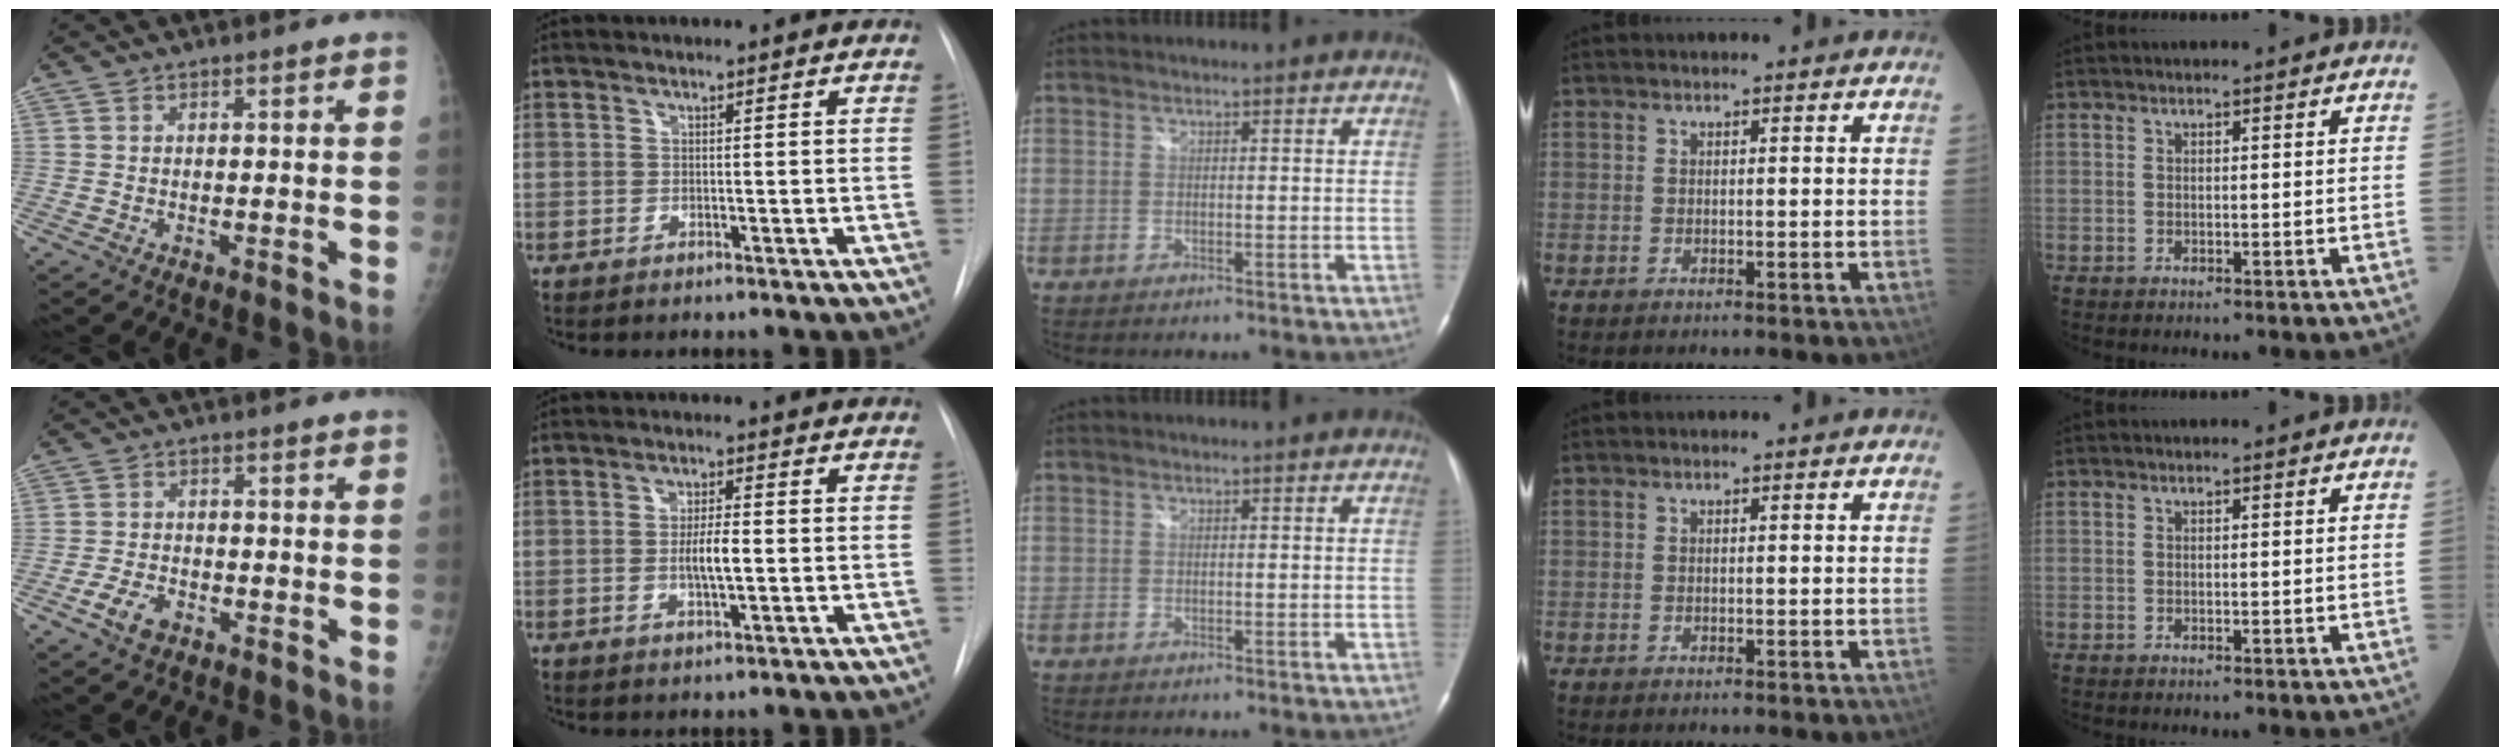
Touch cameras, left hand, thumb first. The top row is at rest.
{"thumb": {"total": 4.4, "force": [-2.4, 2.7, 2.5], "torque": [-0.046, 0.009, -0.043]}, "index": {"total": 4.2, "force": [-1.2, 0.7, 4.0], "torque": [-0.074, -0.008, -0.018]}}